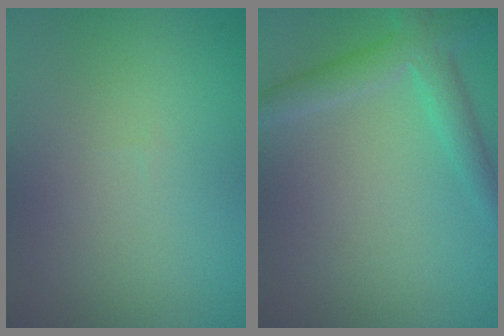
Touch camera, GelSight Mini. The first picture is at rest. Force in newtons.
{"total": 3.2, "press": 3.2, "slide": 0.1}